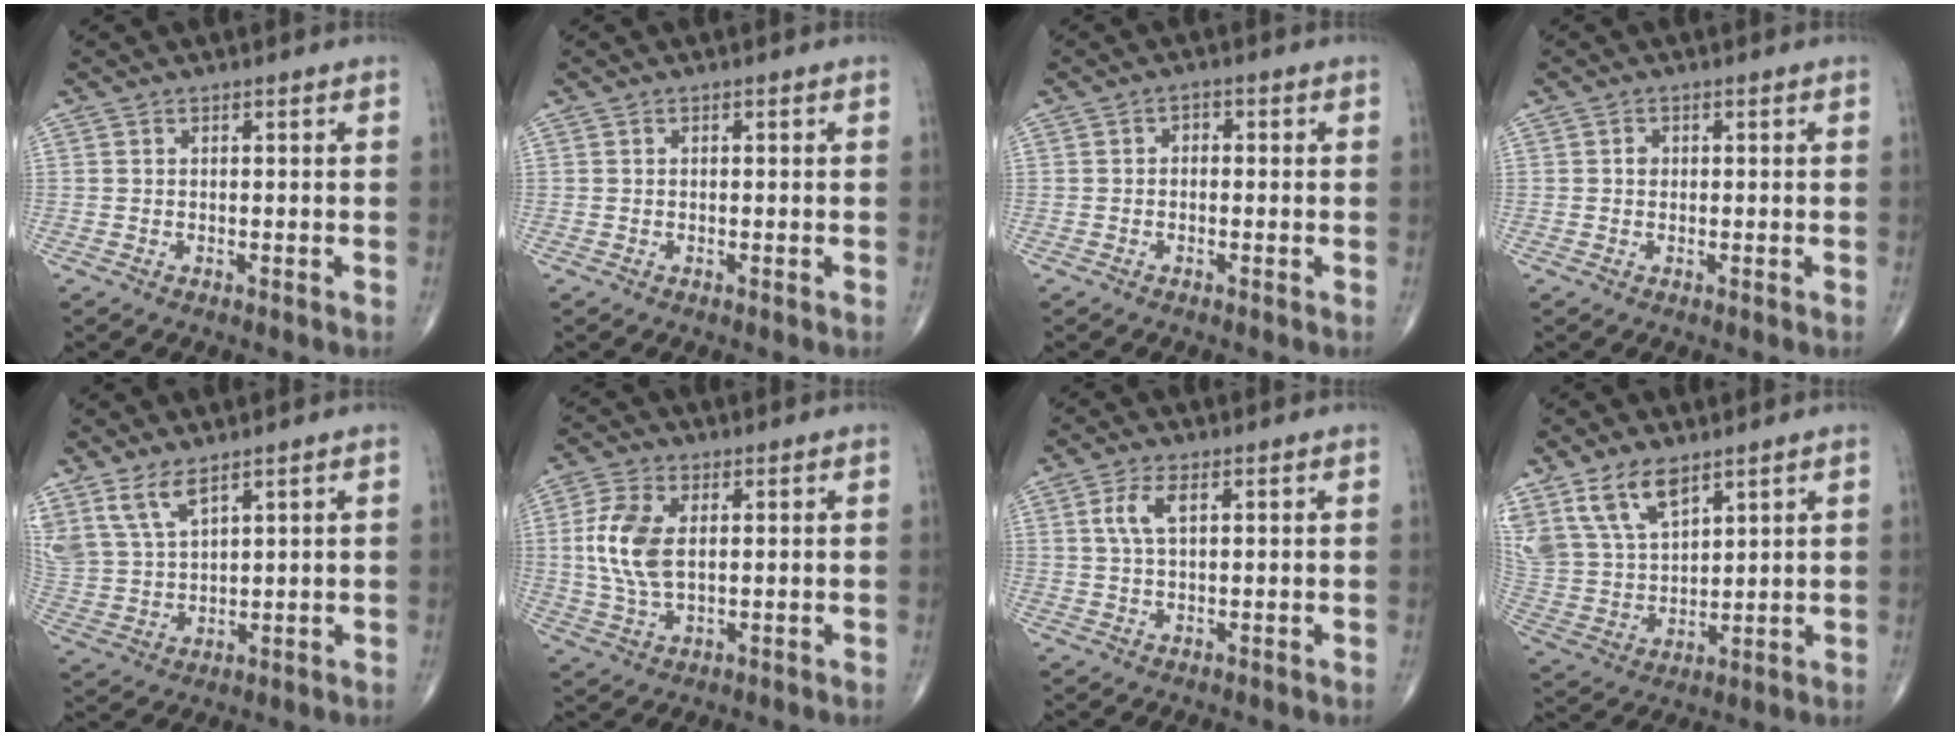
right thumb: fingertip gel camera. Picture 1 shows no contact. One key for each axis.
{"total": 0.0}
{"total": 1.6, "fx": -0.1, "fy": 1.2, "fz": 1.1, "tx": -0.004, "ty": 0.008, "tz": -0.009}
{"total": 1.1, "fx": 0.1, "fy": 1.0, "fz": 0.5, "tx": -0.003, "ty": 0.003, "tz": -0.001}
{"total": 8.3, "fx": 5.8, "fy": 3.3, "fz": 4.9, "tx": -0.100, "ty": -0.021, "tz": 0.134}
{"total": 9.7, "fx": 1.3, "fy": 5.3, "fz": 8.0, "tx": -0.181, "ty": -0.002, "tz": 0.028}
{"total": 4.3, "fx": 1.4, "fy": 1.8, "fz": 3.7, "tx": -0.083, "ty": 0.006, "tz": 0.028}
{"total": 13.4, "fx": 8.6, "fy": 6.7, "fz": 7.8, "tx": -0.138, "ty": -0.028, "tz": 0.187}